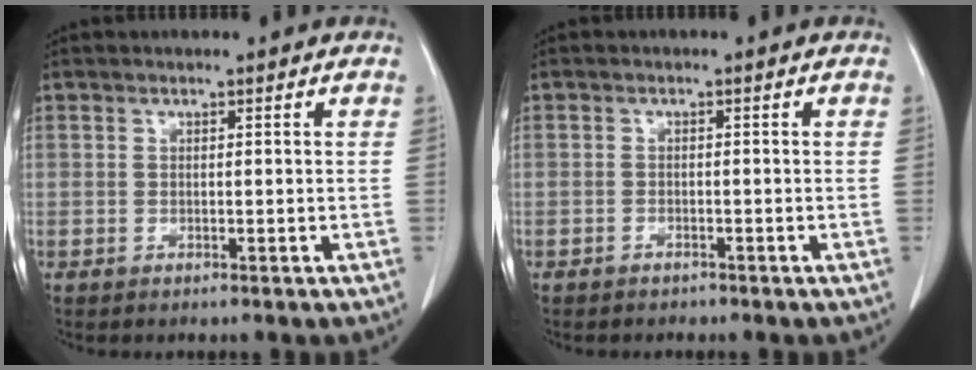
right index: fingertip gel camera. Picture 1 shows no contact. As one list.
[{"total": 1.2, "force": [-1.0, 0.6, 0.0], "torque": [-0.006, 0.001, -0.016]}]